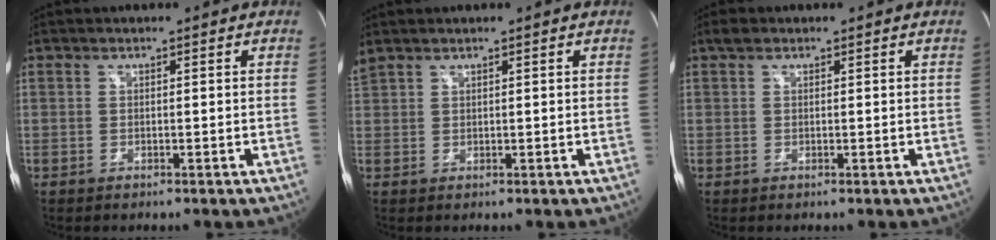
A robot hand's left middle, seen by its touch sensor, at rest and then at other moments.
{"total": 1.9, "force": [1.7, 0.5, 0.6], "torque": [-0.028, 0.025, 0.045]}
{"total": 1.1, "force": [0.8, 0.6, 0.4], "torque": [-0.011, 0.010, 0.014]}